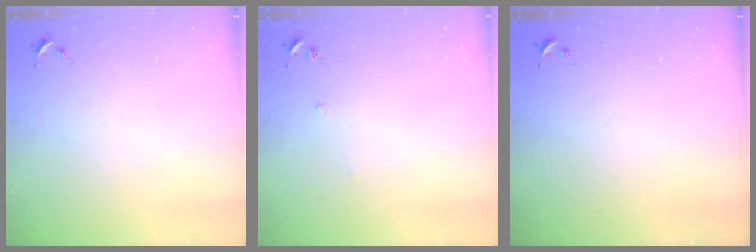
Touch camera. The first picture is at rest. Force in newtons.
{"total": 3.8, "press": 3.8, "slide": 0.5}
{"total": 0.0}